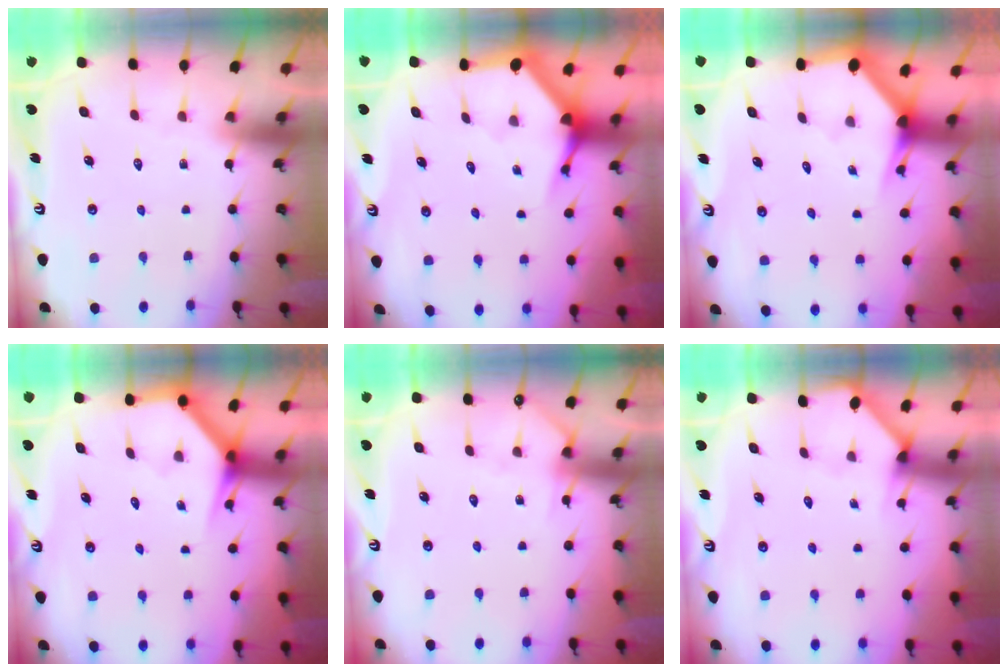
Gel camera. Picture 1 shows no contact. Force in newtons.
{"total": 3.8, "press": 3.8, "slide": 0.4}
{"total": 2.7, "press": 2.7, "slide": 0.1}
{"total": 3.5, "press": 3.5, "slide": 0.3}
{"total": 4.4, "press": 4.3, "slide": 0.6}
{"total": 2.2, "press": 2.2, "slide": 0.3}